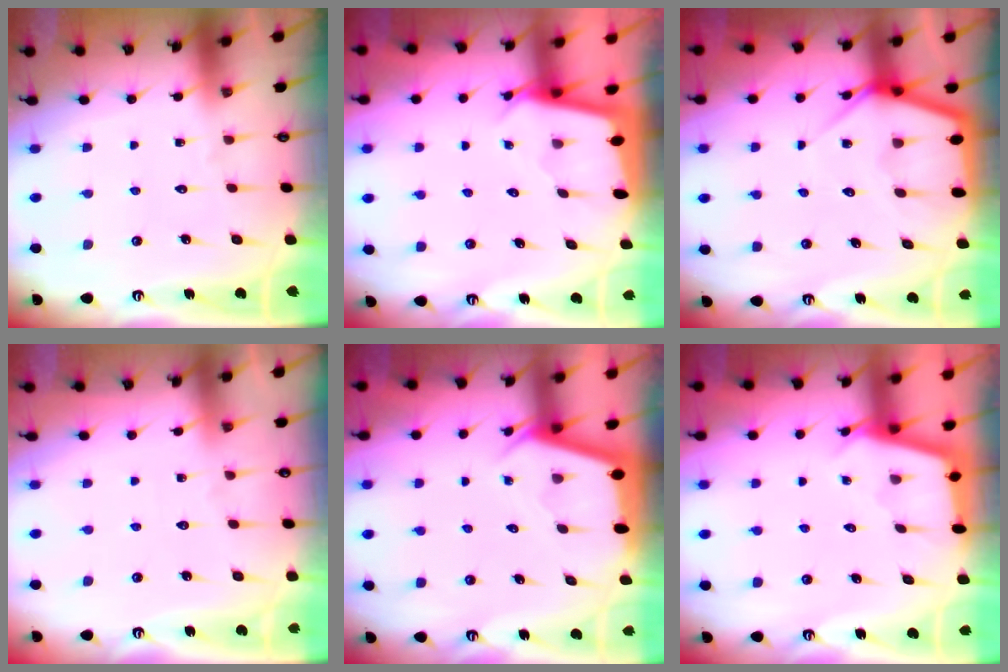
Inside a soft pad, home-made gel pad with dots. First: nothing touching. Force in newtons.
{"total": 2.5, "press": 2.5, "slide": 0.1}
{"total": 6.0, "press": 6.0, "slide": 0.5}
{"total": 1.0, "press": 1.0, "slide": 0.2}
{"total": 2.4, "press": 2.4, "slide": 0.2}
{"total": 3.0, "press": 3.0, "slide": 0.3}